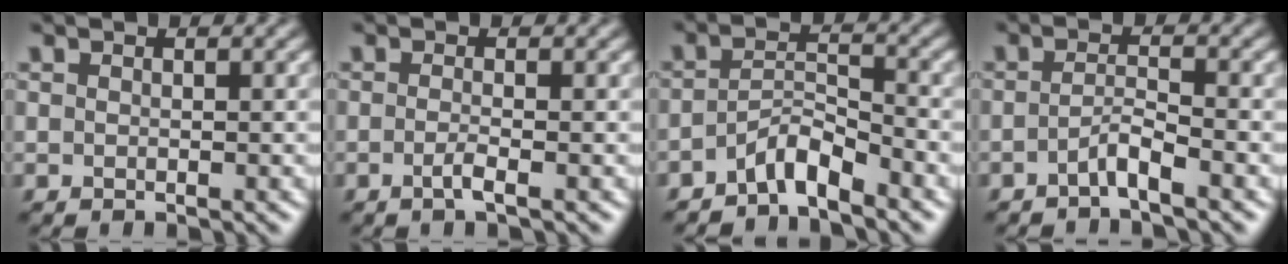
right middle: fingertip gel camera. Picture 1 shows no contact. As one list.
[{"total": 1.5, "force": [-0.5, 0.3, 1.3], "torque": [-0.023, -0.002, -0.015]}, {"total": 3.1, "force": [-2.5, 0.7, 1.7], "torque": [-0.030, 0.011, -0.052]}, {"total": 1.9, "force": [-1.3, 0.2, 1.4], "torque": [-0.027, 0.005, -0.030]}]